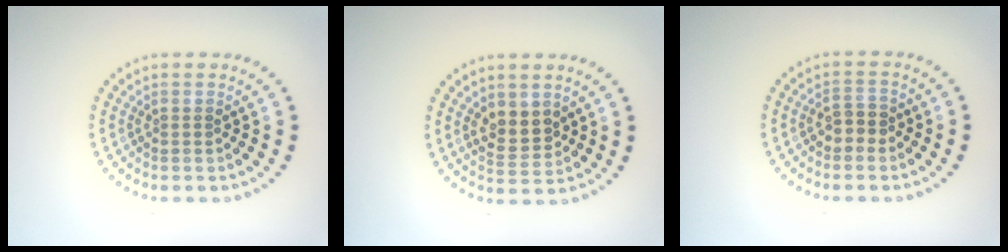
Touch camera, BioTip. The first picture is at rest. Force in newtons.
{"total": 2.7, "press": 2.5, "slide": 0.9}
{"total": 1.9, "press": 1.7, "slide": 0.7}